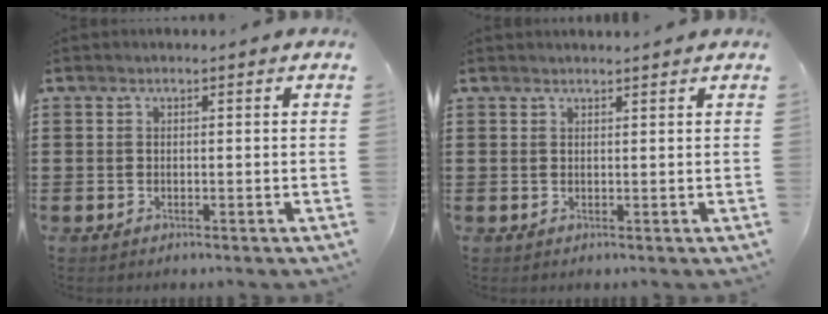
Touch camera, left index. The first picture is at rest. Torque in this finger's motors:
{"motor_torque": [-0.26, -0.40, -0.31, -0.11]}